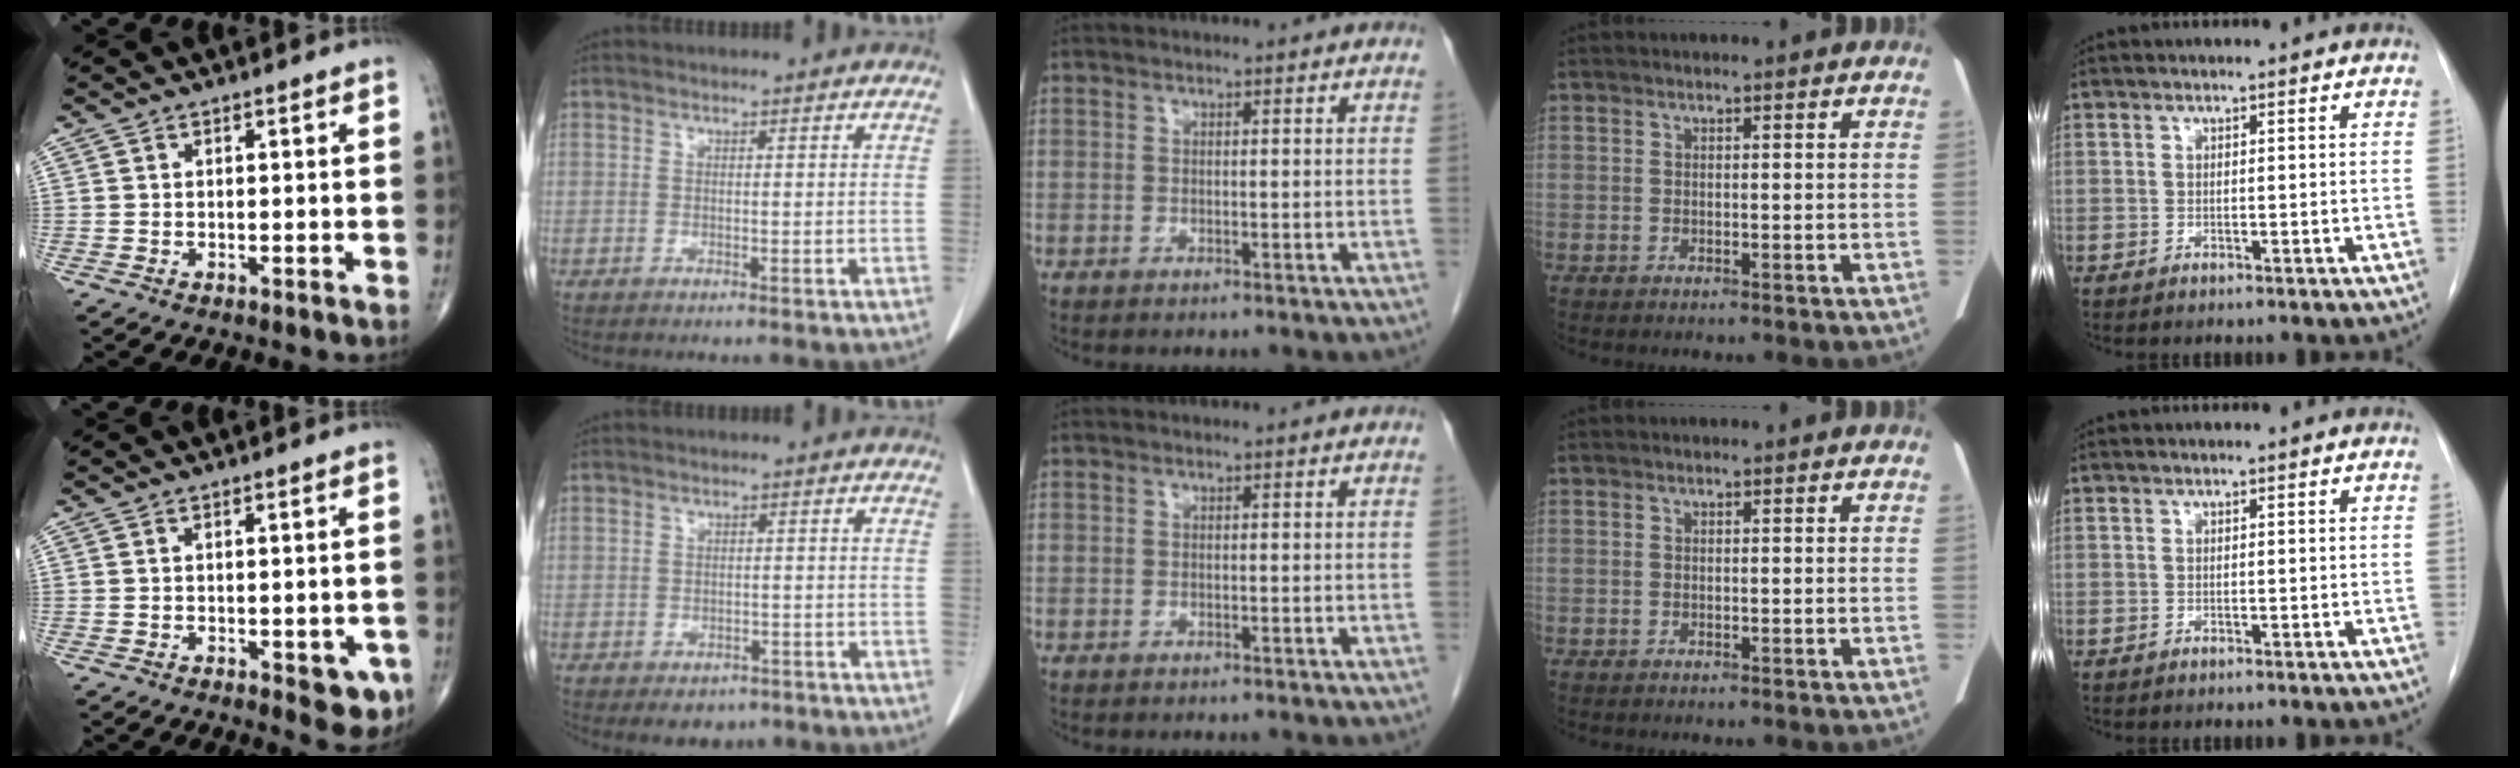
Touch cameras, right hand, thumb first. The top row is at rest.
{"thumb": {"total": 5.7, "force": [-2.0, 2.5, 4.7], "torque": [-0.035, -0.005, -0.020]}, "index": {"total": 3.6, "force": [-2.4, 2.5, 1.0], "torque": [-0.005, 0.005, -0.023]}}